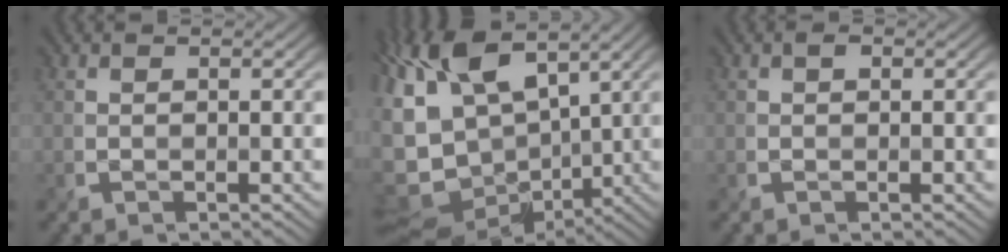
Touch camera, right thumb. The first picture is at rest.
{"total": 14.7, "force": [4.8, 8.7, 10.8], "torque": [-0.240, -0.003, 0.100]}
{"total": 0.8, "force": [0.2, 0.5, 0.6], "torque": [-0.007, 0.002, 0.000]}